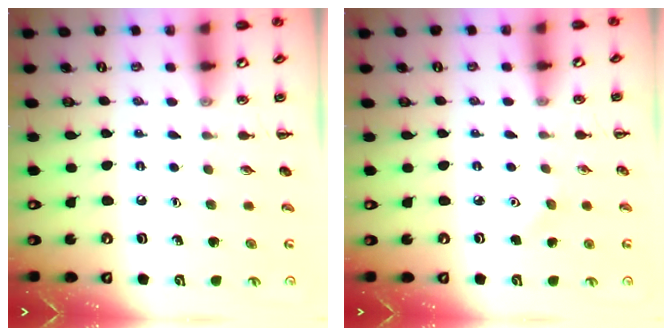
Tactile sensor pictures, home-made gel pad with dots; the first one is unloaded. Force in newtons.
{"total": 3.2, "press": 3.1, "slide": 0.8}